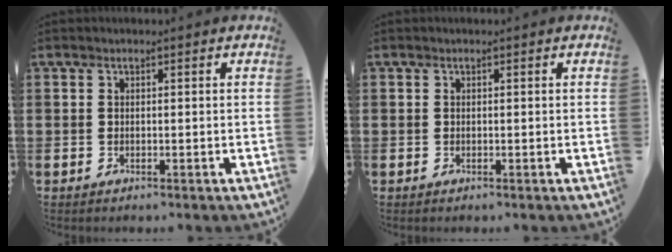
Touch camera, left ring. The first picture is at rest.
{"total": 0.0}